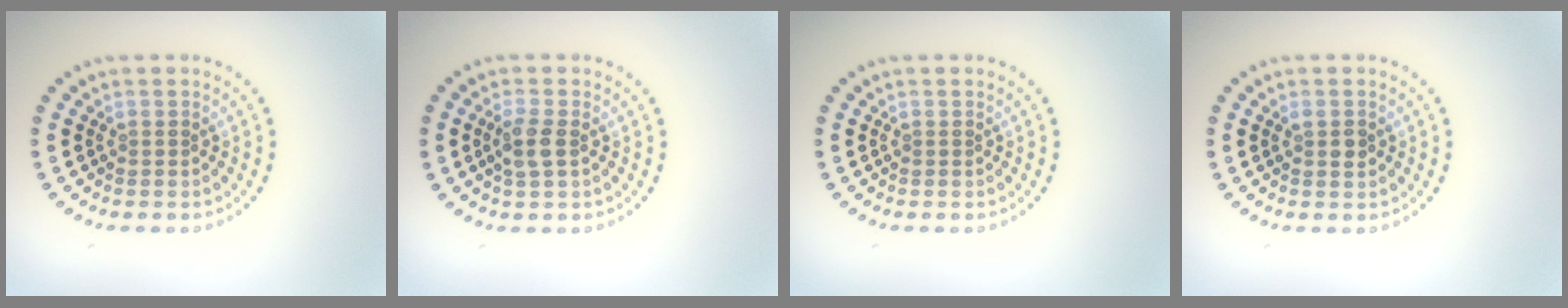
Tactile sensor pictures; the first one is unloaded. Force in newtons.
{"total": 2.0, "press": 1.9, "slide": 0.6}
{"total": 0.0}
{"total": 1.1, "press": 1.1, "slide": 0.2}